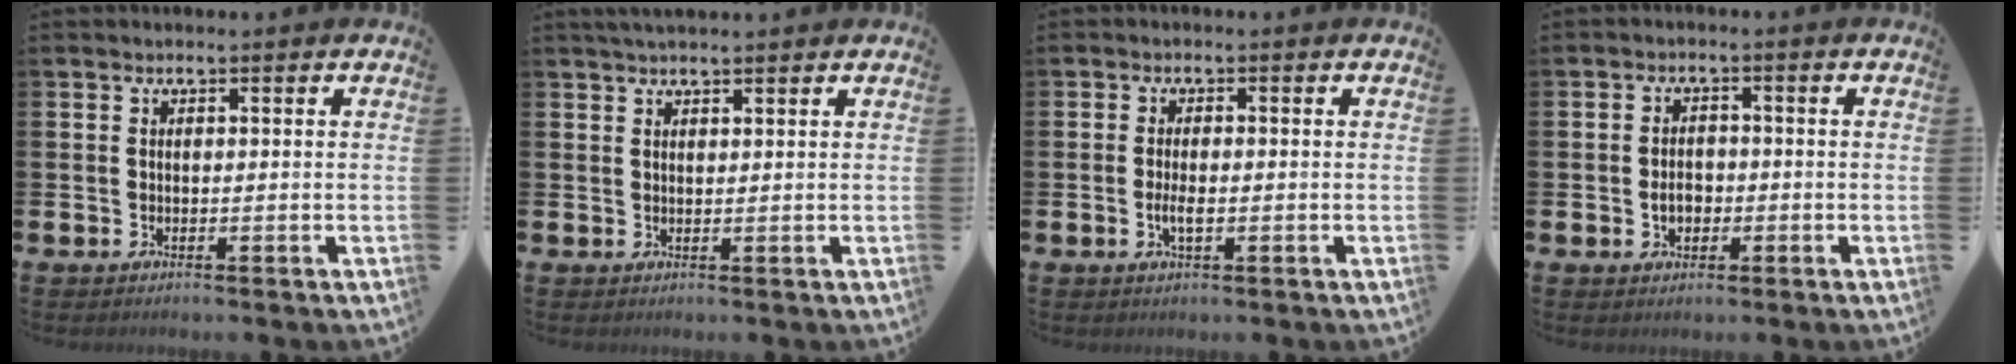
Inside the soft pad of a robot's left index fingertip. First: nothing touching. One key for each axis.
{"total": 1.7, "fx": 1.6, "fy": 0.2, "fz": 0.6, "tx": -0.014, "ty": 0.000, "tz": 0.028}
{"total": 2.2, "fx": -0.3, "fy": 0.7, "fz": 2.0, "tx": -0.032, "ty": -0.002, "tz": -0.007}
{"total": 2.6, "fx": -0.6, "fy": 1.9, "fz": 1.6, "tx": -0.020, "ty": -0.001, "tz": -0.016}